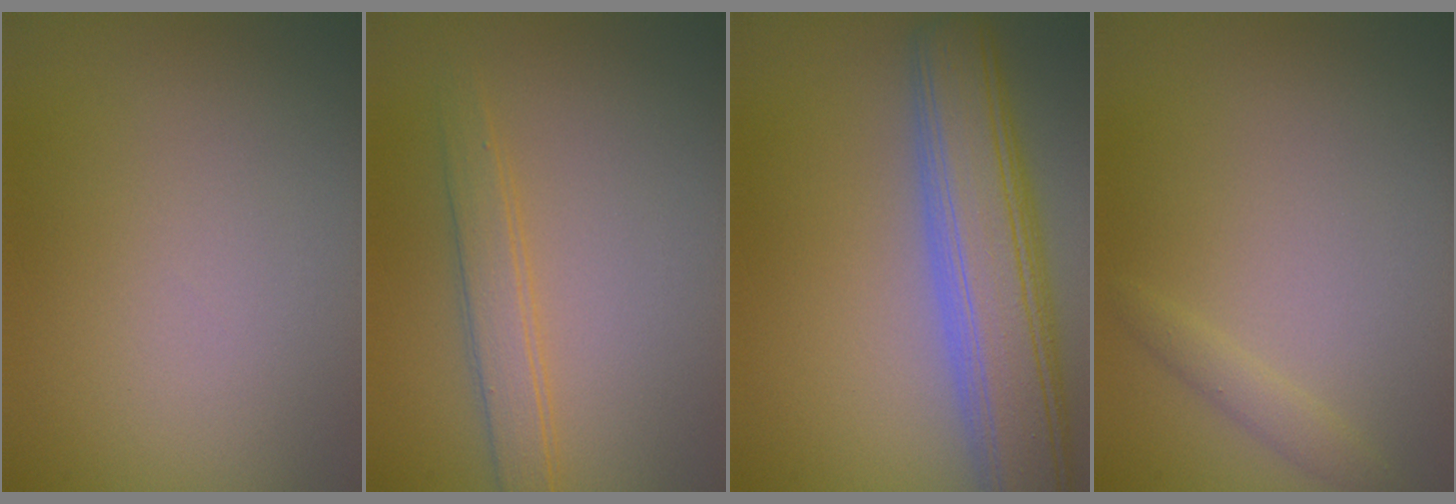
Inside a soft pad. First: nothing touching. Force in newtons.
{"total": 2.5, "press": 2.5, "slide": 0.1}
{"total": 8.4, "press": 8.4, "slide": 0.6}
{"total": 1.0, "press": 1.0, "slide": 0.1}